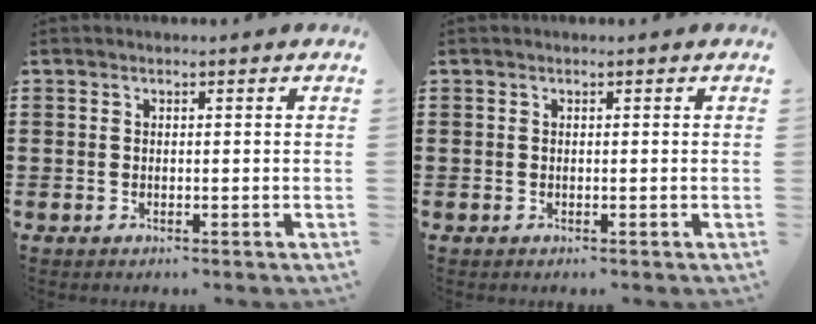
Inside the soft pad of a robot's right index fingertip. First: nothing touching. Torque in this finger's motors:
{"motor_torque": [0.00, 0.00, 0.01, -0.01]}